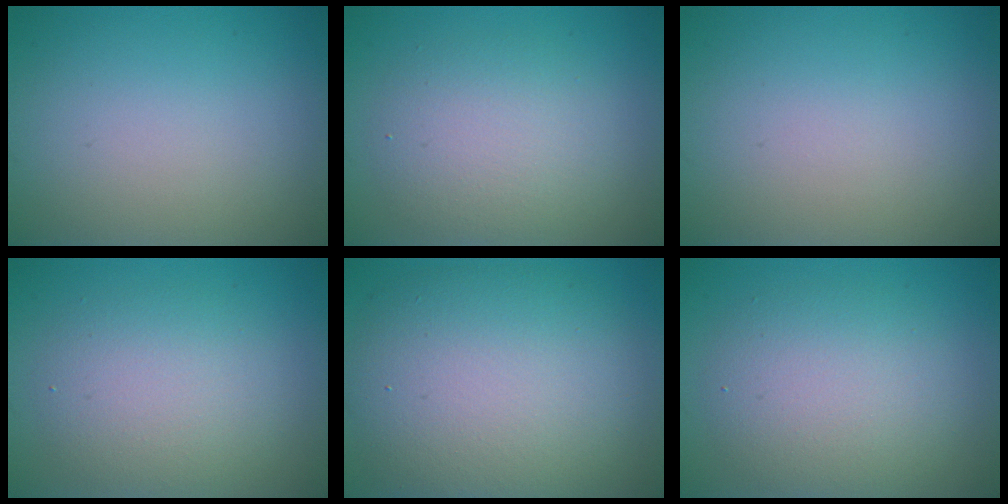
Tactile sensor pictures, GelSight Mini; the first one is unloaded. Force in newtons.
{"total": 4.5, "press": 4.5, "slide": 0.2}
{"total": 0.0}
{"total": 4.4, "press": 4.4, "slide": 0.2}
{"total": 10.3, "press": 10.3, "slide": 0.6}
{"total": 5.2, "press": 5.2, "slide": 0.2}